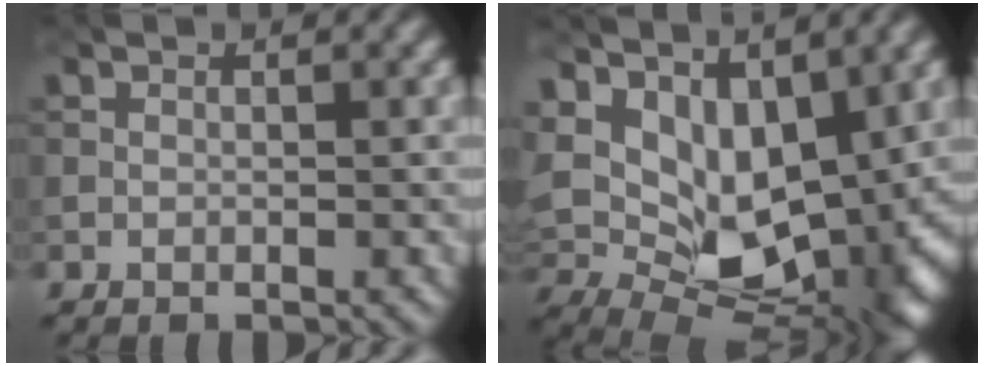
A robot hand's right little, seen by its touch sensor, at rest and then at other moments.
{"total": 13.1, "force": [3.5, 7.8, 9.9], "torque": [-0.159, -0.016, 0.079]}